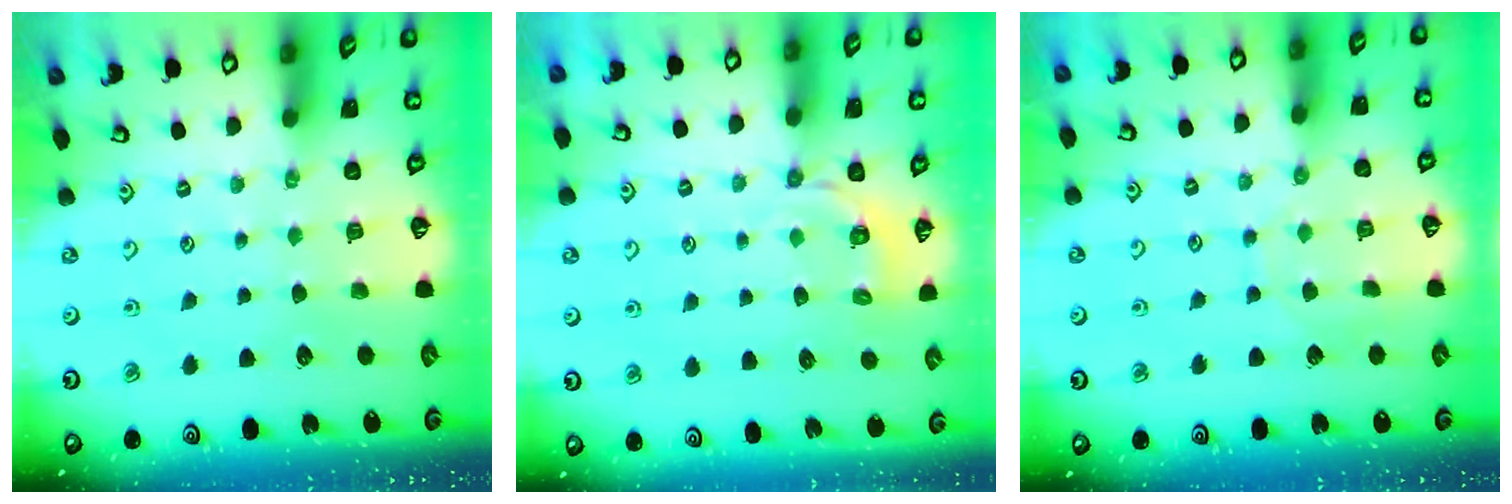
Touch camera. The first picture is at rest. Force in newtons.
{"total": 3.3, "press": 2.8, "slide": 1.7}
{"total": 7.1, "press": 7.1, "slide": 0.5}